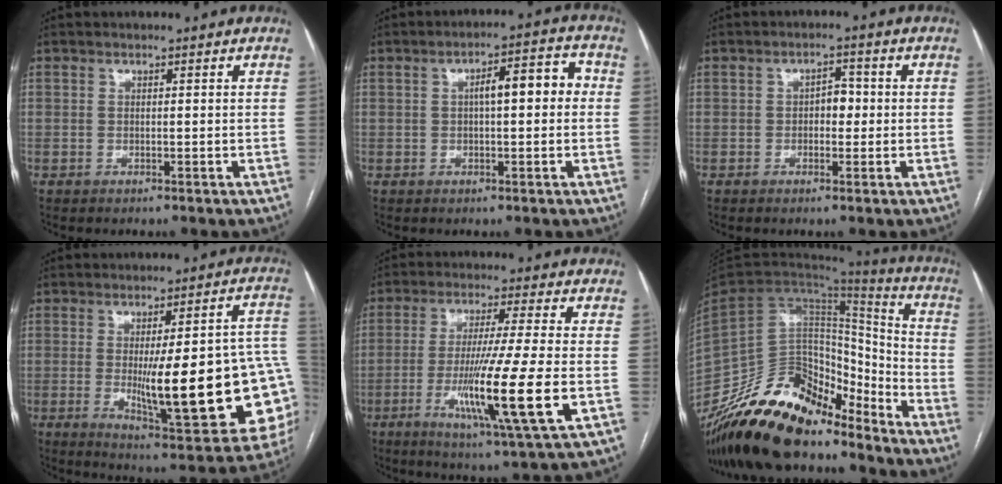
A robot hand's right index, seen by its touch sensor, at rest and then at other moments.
{"total": 6.8, "force": [0.6, 1.8, 6.5], "torque": [-0.095, 0.030, 0.009]}
{"total": 2.9, "force": [-0.2, 1.7, 2.3], "torque": [-0.030, 0.010, -0.004]}
{"total": 25.1, "force": [-3.5, 4.6, 24.4], "torque": [-0.252, -0.001, -0.032]}
{"total": 15.6, "force": [-3.8, -0.7, 15.1], "torque": [-0.280, -0.033, -0.071]}
{"total": 24.5, "force": [-19.6, 8.0, 12.3], "torque": [-0.231, -0.005, -0.348]}